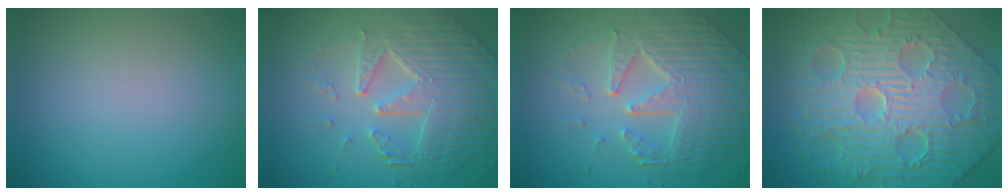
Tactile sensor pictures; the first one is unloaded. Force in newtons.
{"total": 7.6, "press": 5.5, "slide": 5.2}
{"total": 7.6, "press": 5.5, "slide": 5.2}
{"total": 12.0, "press": 8.0, "slide": 8.9}